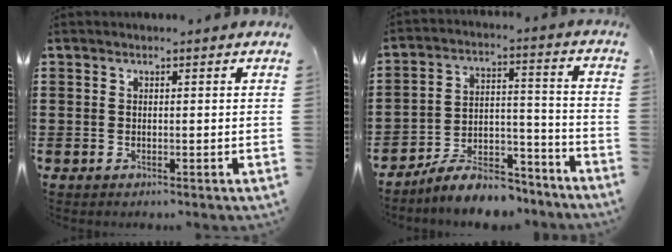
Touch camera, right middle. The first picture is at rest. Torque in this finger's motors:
{"motor_torque": [1.53, -0.61, 0.49, 0.13]}